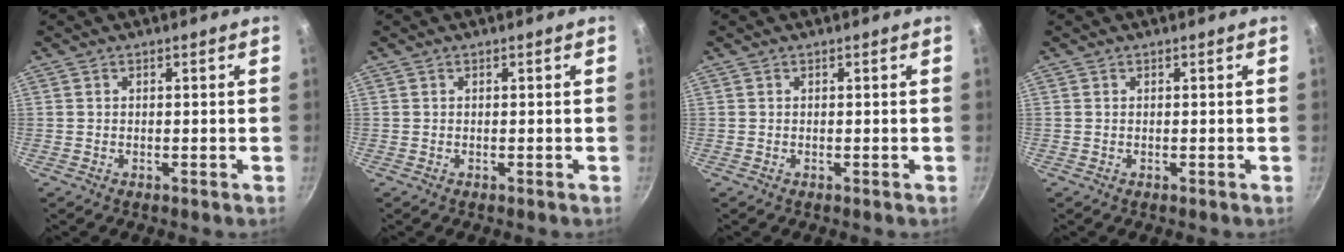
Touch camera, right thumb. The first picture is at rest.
{"total": 0.0}
{"total": 0.0}
{"total": 0.0}